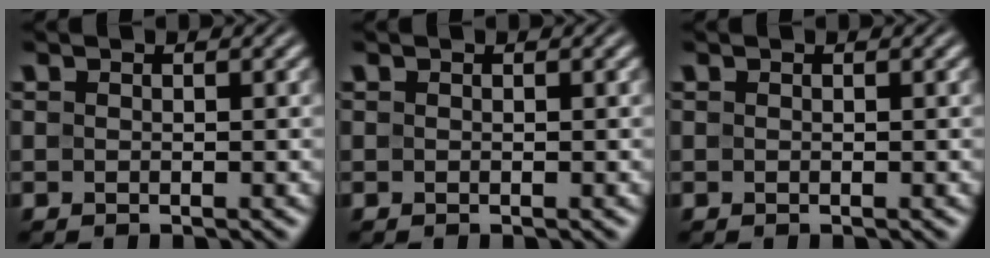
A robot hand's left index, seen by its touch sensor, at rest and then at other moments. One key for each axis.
{"total": 0.0}
{"total": 0.0}